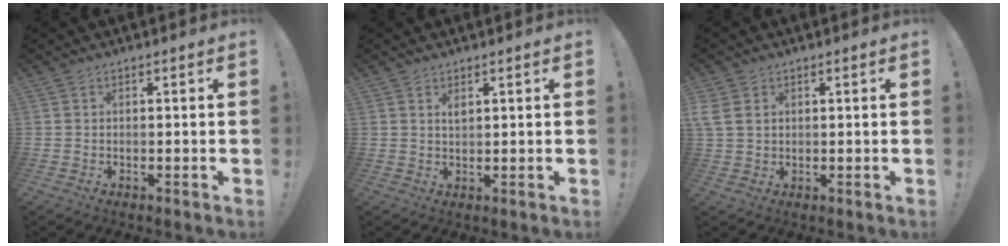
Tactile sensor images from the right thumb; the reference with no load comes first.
{"total": 1.4, "force": [1.0, 0.6, 0.9], "torque": [-0.010, -0.004, 0.016]}
{"total": 4.5, "force": [1.5, 3.4, 2.5], "torque": [-0.053, 0.000, 0.031]}